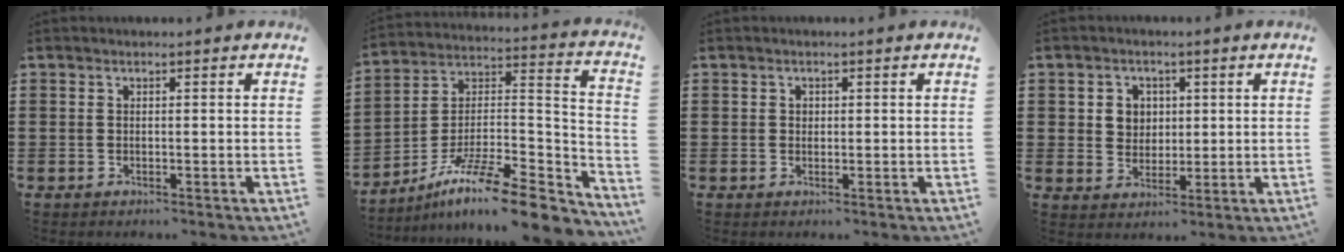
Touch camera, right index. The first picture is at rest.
{"total": 13.6, "force": [-10.0, 2.7, 8.8], "torque": [-0.145, 0.021, -0.181]}
{"total": 0.7, "force": [0.2, 0.6, 0.3], "torque": [-0.008, 0.002, 0.004]}
{"total": 3.9, "force": [1.0, 3.6, 1.1], "torque": [-0.030, 0.010, 0.014]}